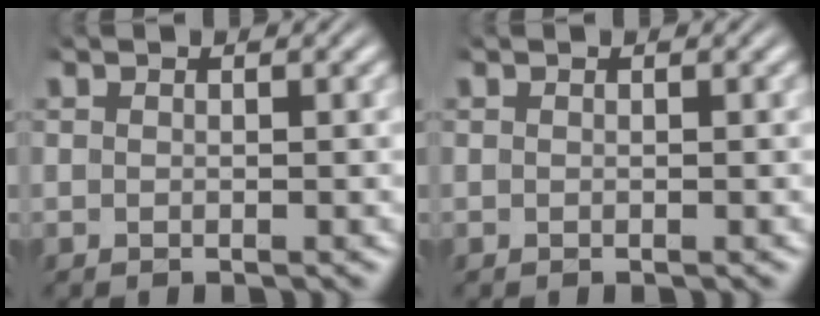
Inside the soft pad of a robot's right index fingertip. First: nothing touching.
{"total": 0.0}